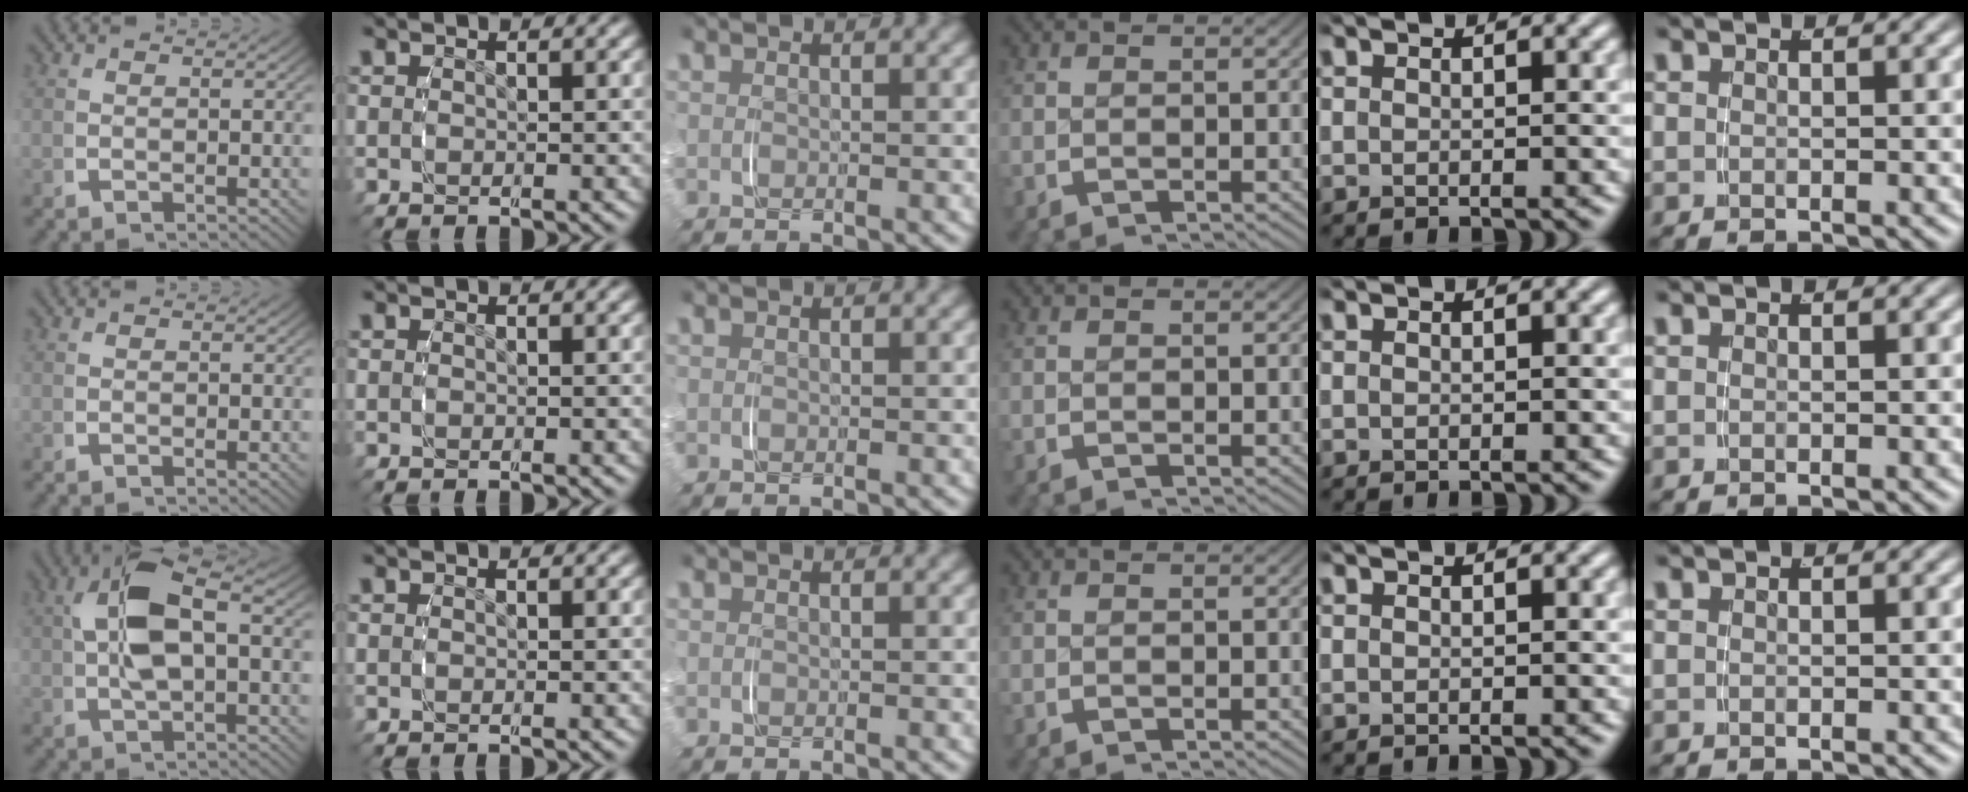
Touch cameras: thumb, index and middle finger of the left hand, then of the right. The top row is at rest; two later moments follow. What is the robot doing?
{"motion": "grasp_and_lifting", "object": "jar lid"}